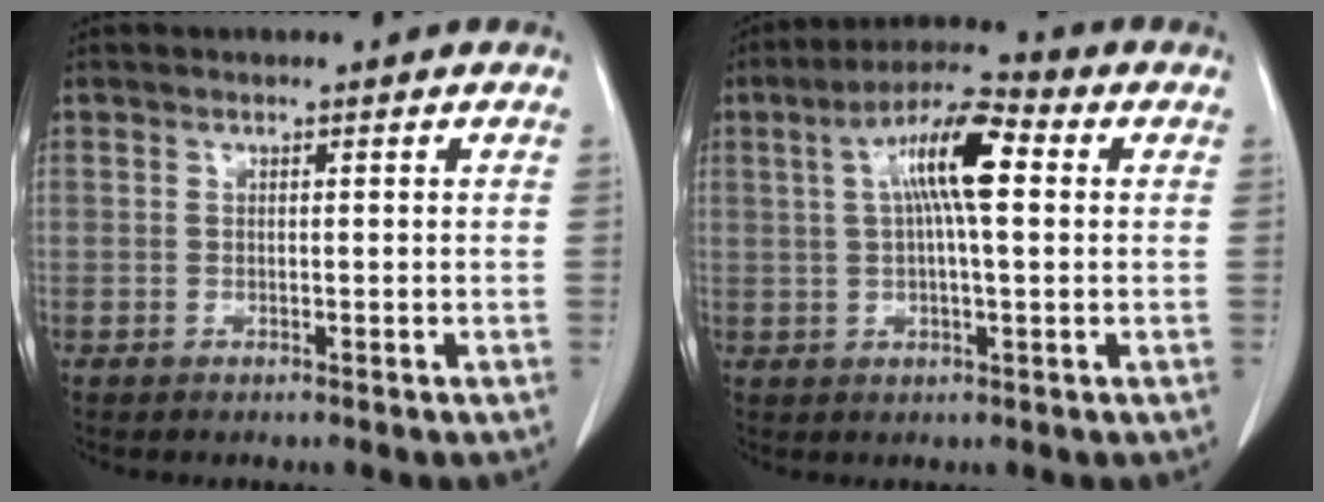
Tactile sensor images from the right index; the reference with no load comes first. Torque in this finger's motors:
{"motor_torque": [1.57, 0.36, 0.75, 0.19]}